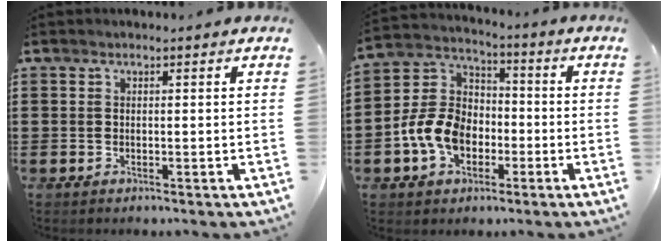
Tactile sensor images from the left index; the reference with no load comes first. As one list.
[{"total": 9.4, "force": [-3.1, 6.9, 5.5], "torque": [-0.151, 0.012, -0.066]}]